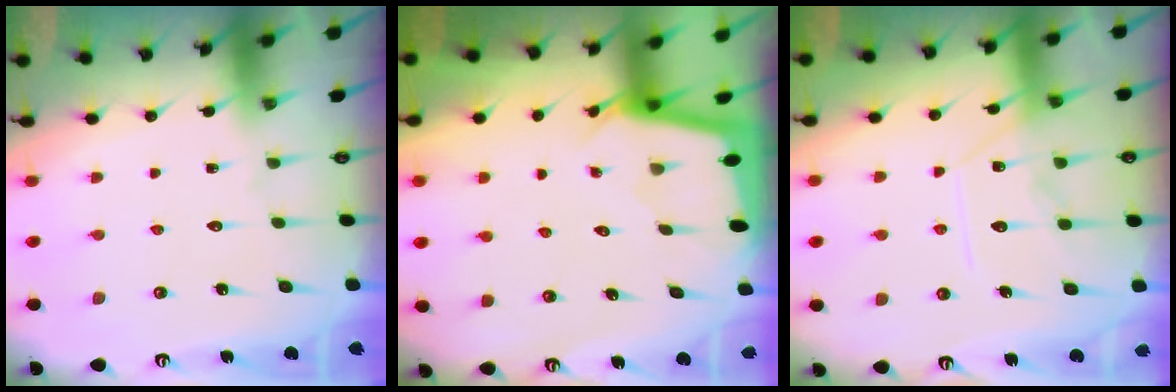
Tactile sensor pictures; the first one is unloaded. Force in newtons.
{"total": 2.1, "press": 2.1, "slide": 0.1}
{"total": 12.2, "press": 12.2, "slide": 1.1}